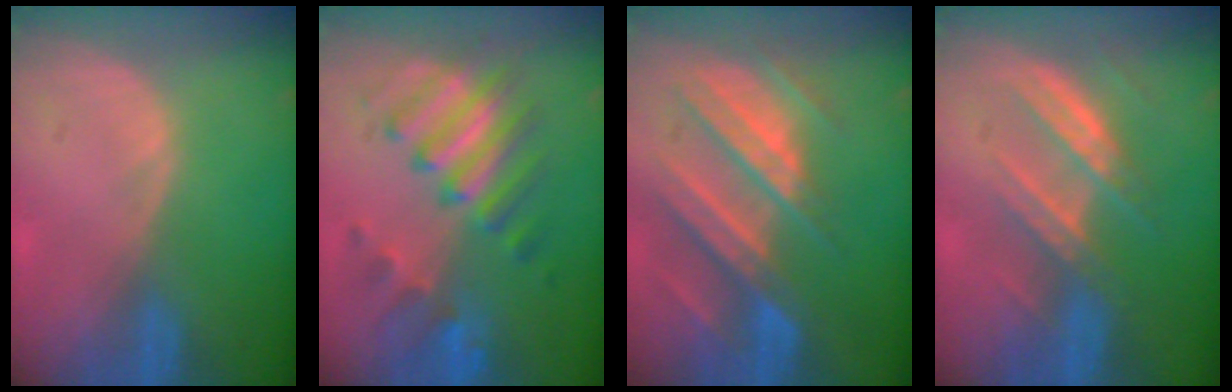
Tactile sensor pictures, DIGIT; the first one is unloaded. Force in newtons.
{"total": 8.4, "press": 8.4, "slide": 0.3}
{"total": 10.6, "press": 9.4, "slide": 4.8}
{"total": 7.2, "press": 6.8, "slide": 2.2}